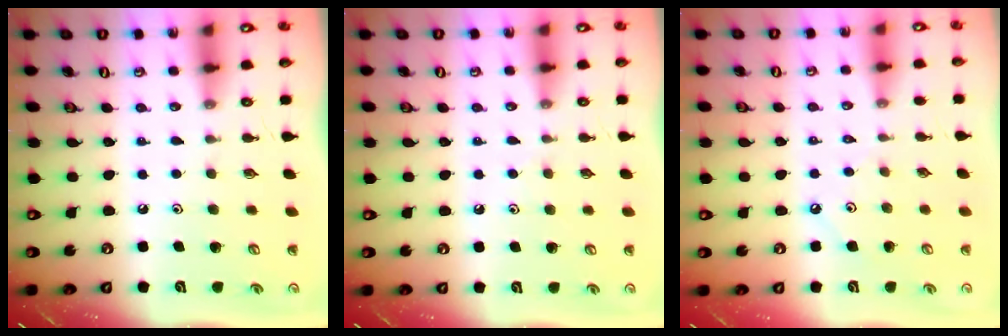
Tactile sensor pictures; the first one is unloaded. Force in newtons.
{"total": 5.0, "press": 5.0, "slide": 0.6}
{"total": 2.7, "press": 2.7, "slide": 0.2}